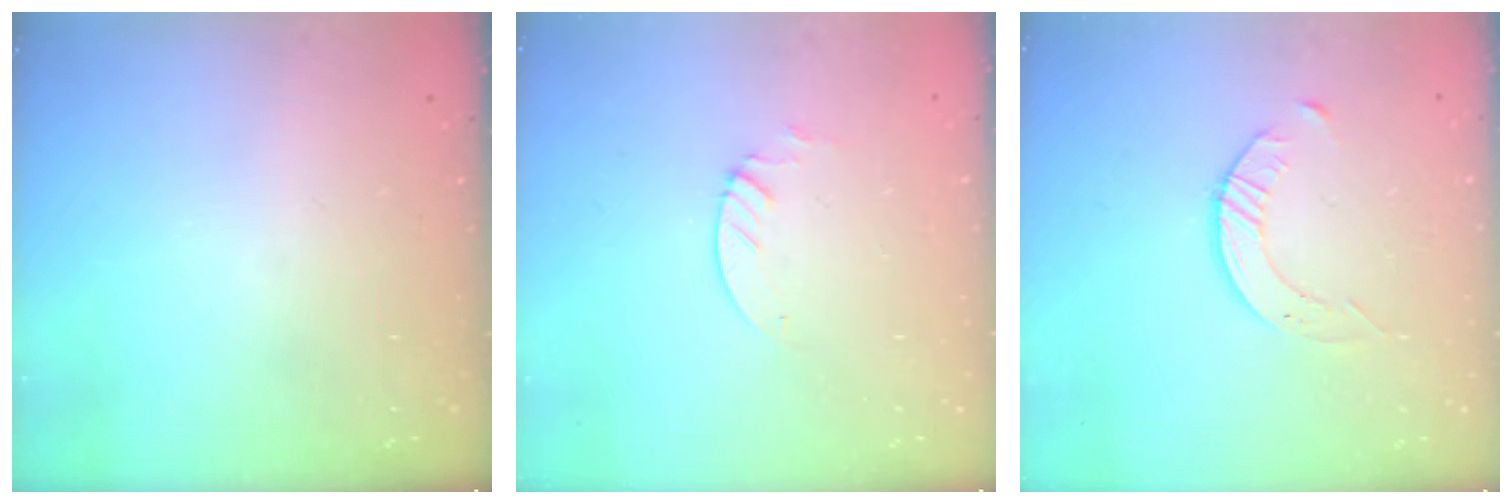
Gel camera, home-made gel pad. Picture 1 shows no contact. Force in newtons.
{"total": 2.1, "press": 2.1, "slide": 0.2}
{"total": 3.5, "press": 3.5, "slide": 0.5}